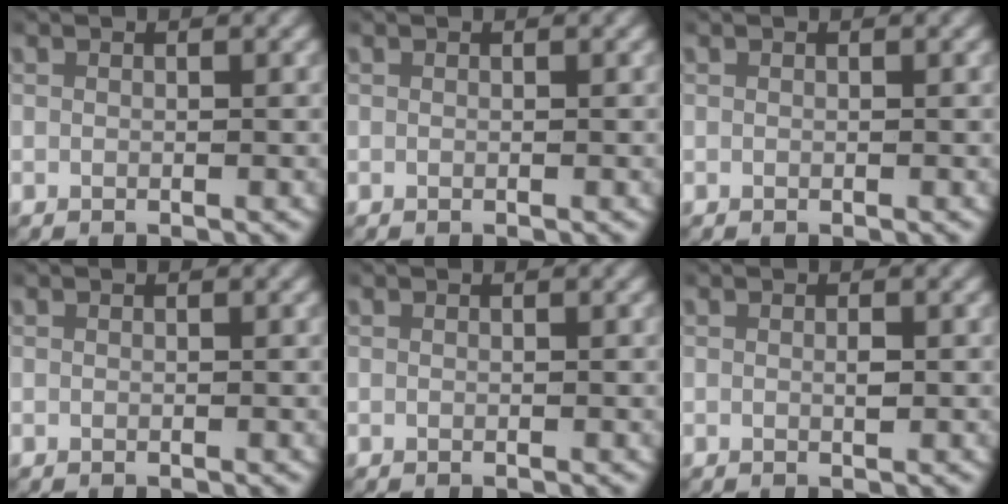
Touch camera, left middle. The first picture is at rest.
{"total": 0.0}
{"total": 0.0}
{"total": 0.0}
{"total": 0.0}
{"total": 0.7, "force": [0.1, 0.3, 0.6], "torque": [-0.010, -0.002, 0.001]}